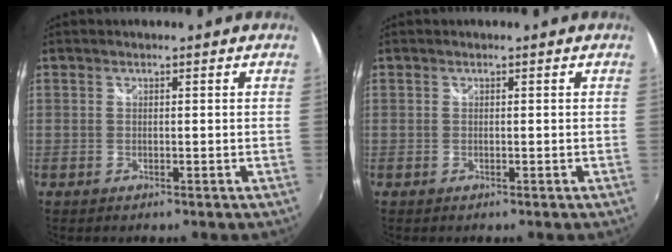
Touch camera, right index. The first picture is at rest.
{"total": 0.0}